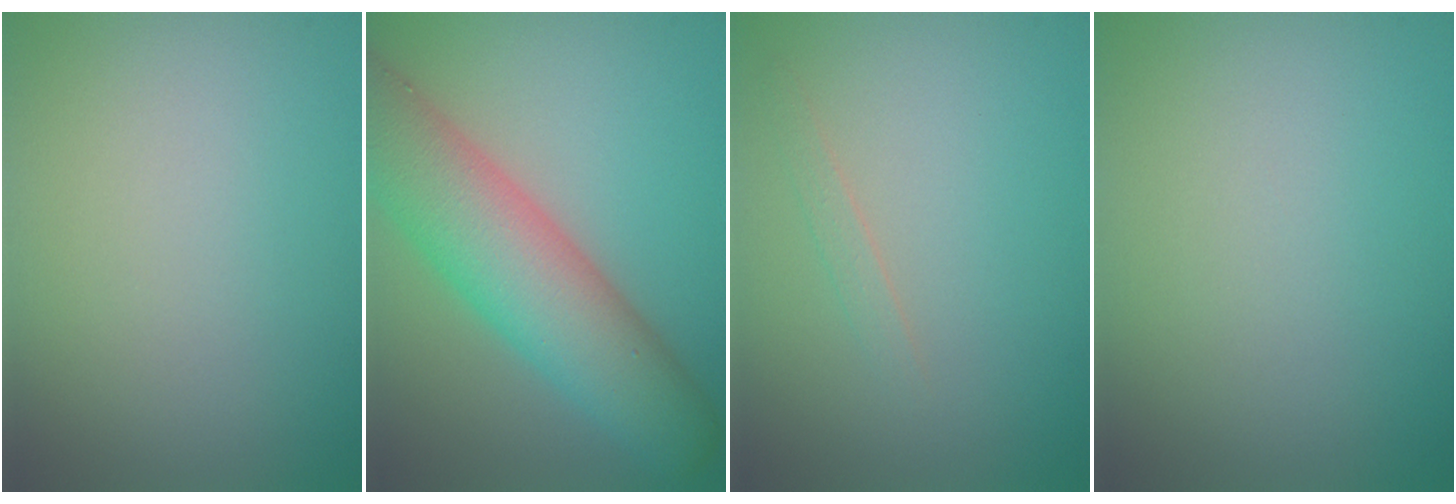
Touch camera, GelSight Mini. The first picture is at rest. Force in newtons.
{"total": 9.9, "press": 9.9, "slide": 0.6}
{"total": 0.9, "press": 0.9, "slide": 0.0}
{"total": 0.0}